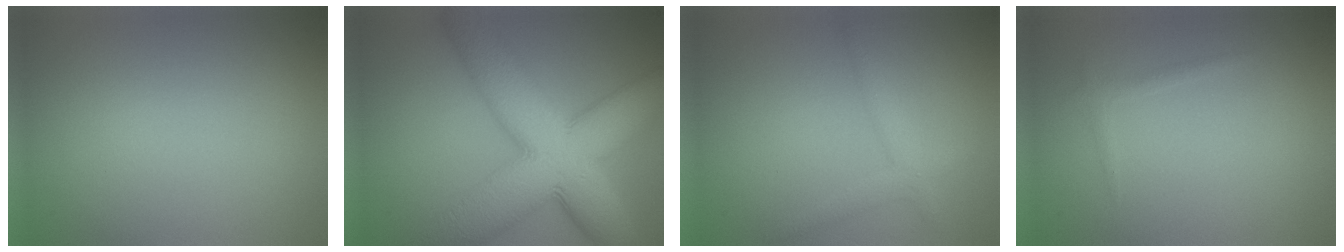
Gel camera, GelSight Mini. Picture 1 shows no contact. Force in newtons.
{"total": 13.8, "press": 13.8, "slide": 0.3}
{"total": 2.0, "press": 2.0, "slide": 0.1}
{"total": 0.7, "press": 0.7, "slide": 0.1}